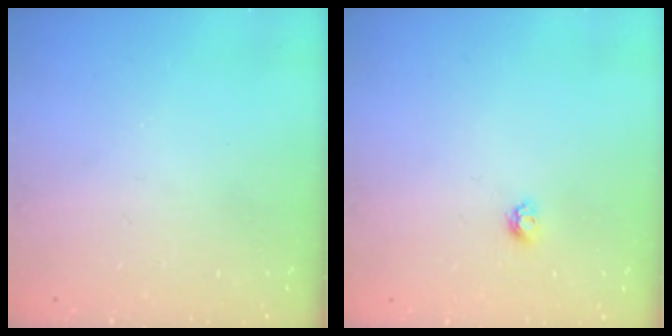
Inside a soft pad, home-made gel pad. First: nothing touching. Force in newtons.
{"total": 3.8, "press": 3.8, "slide": 0.5}